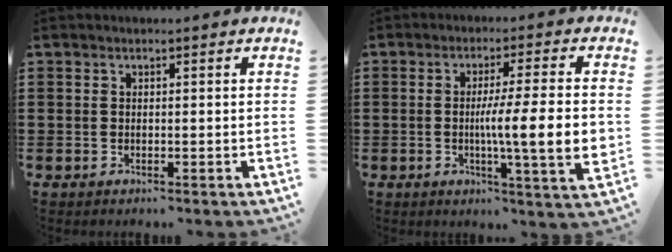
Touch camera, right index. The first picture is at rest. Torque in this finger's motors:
{"motor_torque": [1.76, -0.38, 0.89, 0.19]}